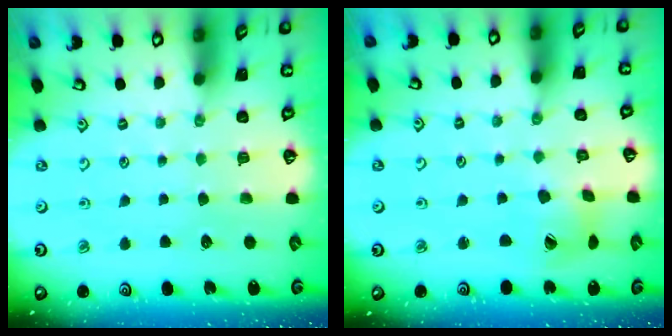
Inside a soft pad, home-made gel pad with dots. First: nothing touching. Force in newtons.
{"total": 7.5, "press": 7.5, "slide": 0.9}